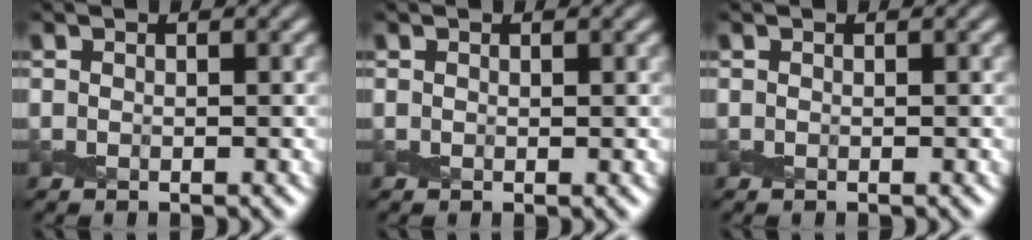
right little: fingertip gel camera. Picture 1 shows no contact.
{"total": 0.0}
{"total": 0.0}